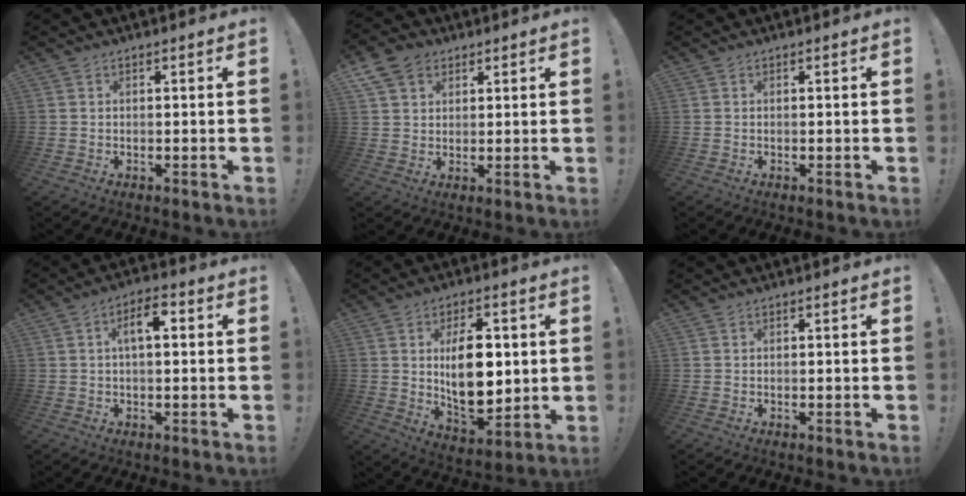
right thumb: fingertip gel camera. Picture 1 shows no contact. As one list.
[{"total": 8.5, "force": [4.5, 6.2, 3.5], "torque": [-0.059, -0.012, 0.092]}, {"total": 0.0}, {"total": 6.4, "force": [1.1, 2.7, 5.7], "torque": [-0.088, 0.009, 0.012]}, {"total": 16.2, "force": [2.2, 9.2, 13.1], "torque": [-0.223, -0.013, 0.035]}, {"total": 0.0}]